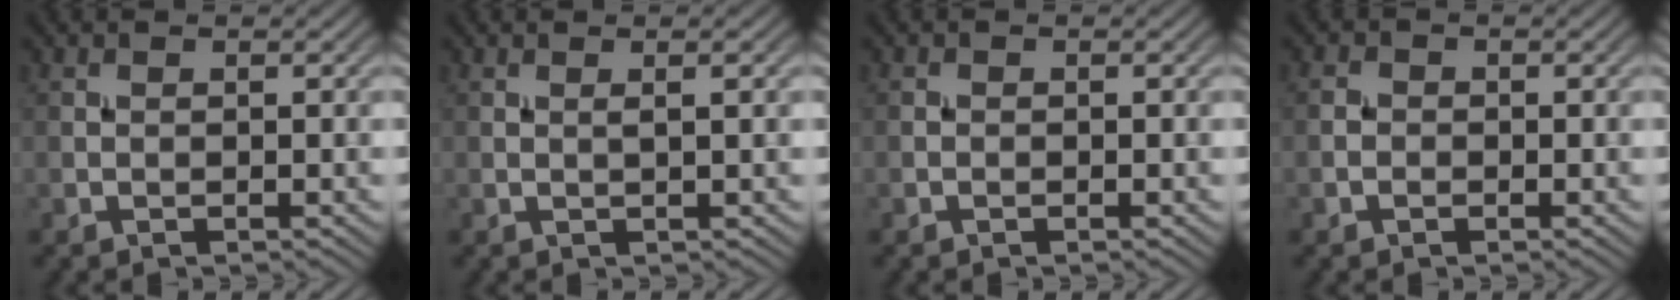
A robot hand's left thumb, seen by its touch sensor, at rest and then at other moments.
{"total": 1.4, "force": [0.5, 0.0, 1.3], "torque": [-0.025, 0.007, 0.005]}
{"total": 0.0}
{"total": 1.2, "force": [-0.5, 1.0, 0.4], "torque": [-0.005, 0.001, -0.013]}